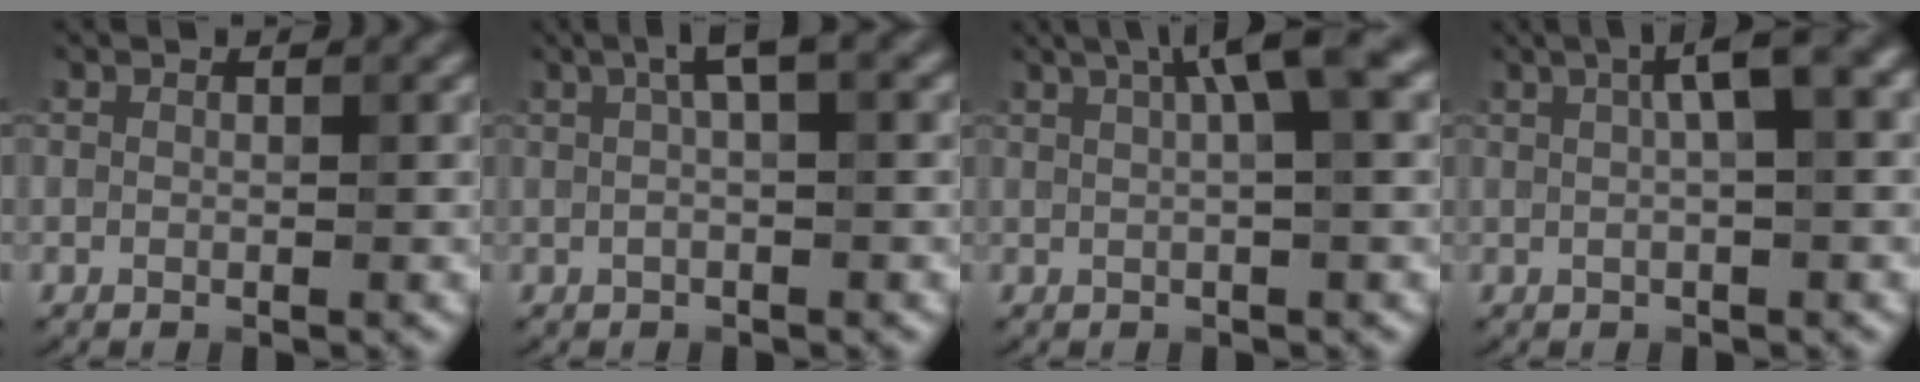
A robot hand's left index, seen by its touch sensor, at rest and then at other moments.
{"total": 3.1, "force": [1.1, 0.6, 2.9], "torque": [-0.048, 0.012, 0.015]}
{"total": 6.4, "force": [2.4, 1.5, 5.8], "torque": [-0.061, 0.024, 0.032]}
{"total": 5.0, "force": [1.6, 1.2, 4.7], "torque": [-0.068, 0.015, 0.021]}